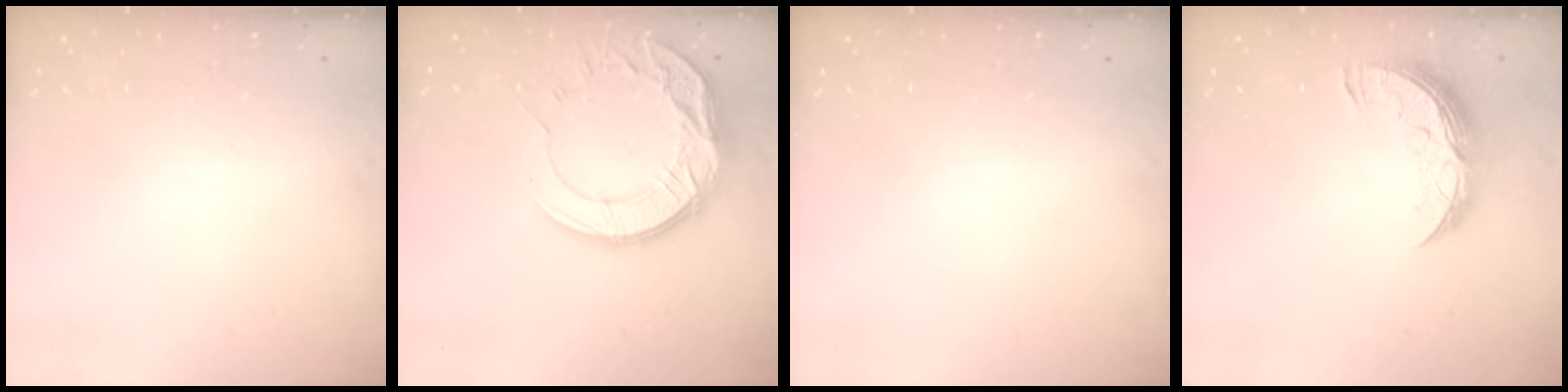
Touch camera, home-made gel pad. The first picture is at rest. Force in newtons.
{"total": 15.6, "press": 15.5, "slide": 1.1}
{"total": 0.0}
{"total": 10.0, "press": 10.0, "slide": 0.6}